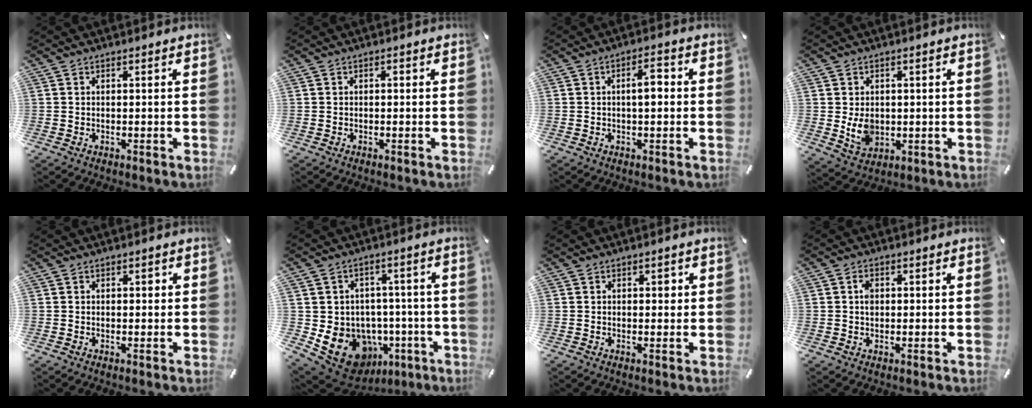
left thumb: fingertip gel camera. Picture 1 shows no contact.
{"total": 0.7, "force": [0.0, 0.5, 0.5], "torque": [-0.009, 0.003, -0.002]}
{"total": 5.0, "force": [0.2, 2.1, 4.6], "torque": [-0.072, 0.008, -0.003]}
{"total": 6.2, "force": [-0.1, 5.1, 3.5], "torque": [-0.062, -0.008, -0.004]}
{"total": 1.1, "force": [0.3, 0.8, 0.7], "torque": [-0.006, 0.003, 0.001]}
{"total": 13.3, "force": [-5.0, 10.7, 6.1], "torque": [-0.093, 0.016, -0.072]}
{"total": 1.5, "force": [0.4, 1.1, 0.9], "torque": [-0.003, 0.001, 0.002]}
{"total": 2.4, "force": [0.3, 1.8, 1.5], "torque": [-0.025, 0.004, 0.003]}